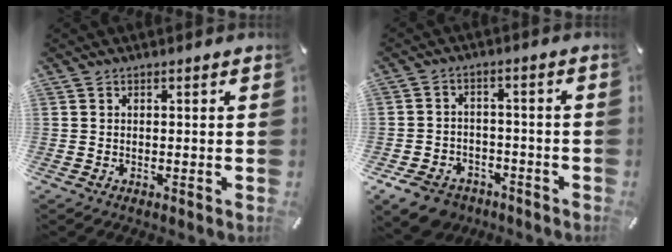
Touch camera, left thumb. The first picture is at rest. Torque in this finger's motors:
{"motor_torque": [0.09, 0.97, 0.10, 0.05, 0.14]}